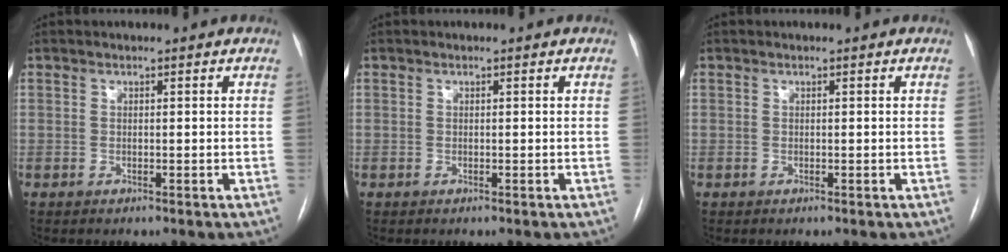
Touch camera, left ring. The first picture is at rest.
{"total": 0.0}
{"total": 0.0}